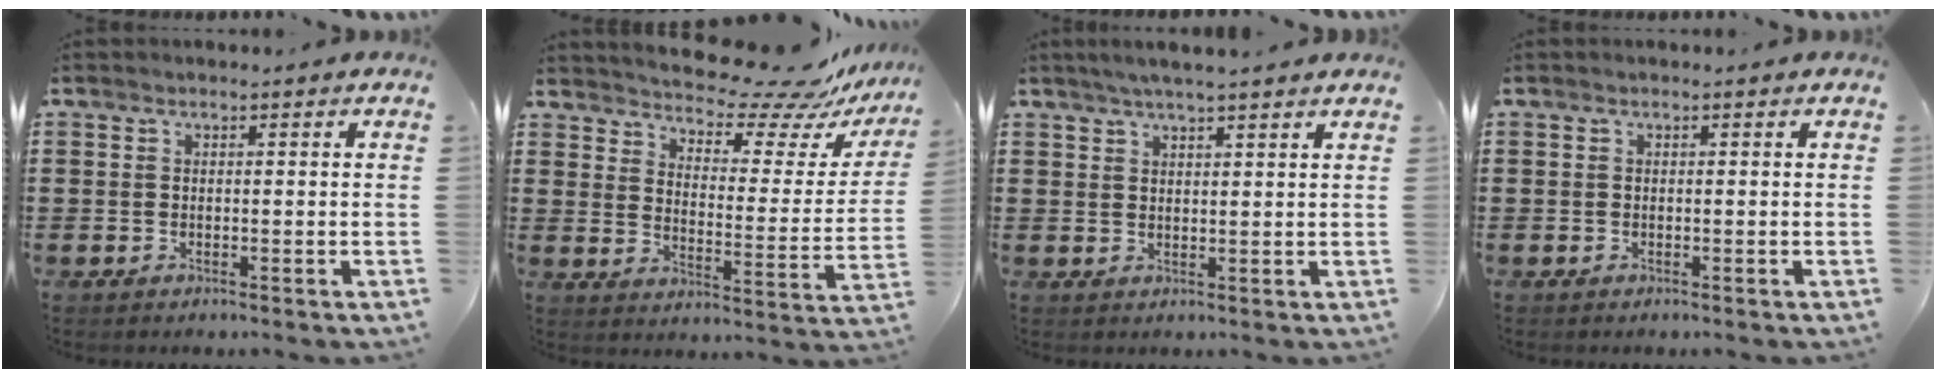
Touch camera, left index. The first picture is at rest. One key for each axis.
{"total": 9.6, "fx": 8.9, "fy": 1.7, "fz": 3.4, "tx": -0.075, "ty": -0.068, "tz": 0.149}
{"total": 2.9, "fx": 2.5, "fy": 0.1, "fz": 1.4, "tx": -0.032, "ty": 0.003, "tz": 0.046}
{"total": 0.0}